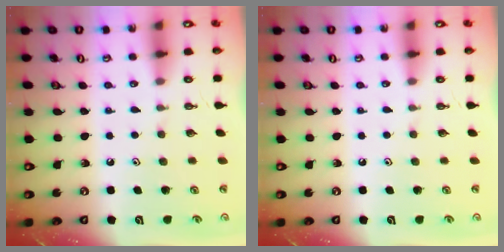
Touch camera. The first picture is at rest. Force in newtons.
{"total": 0.0}